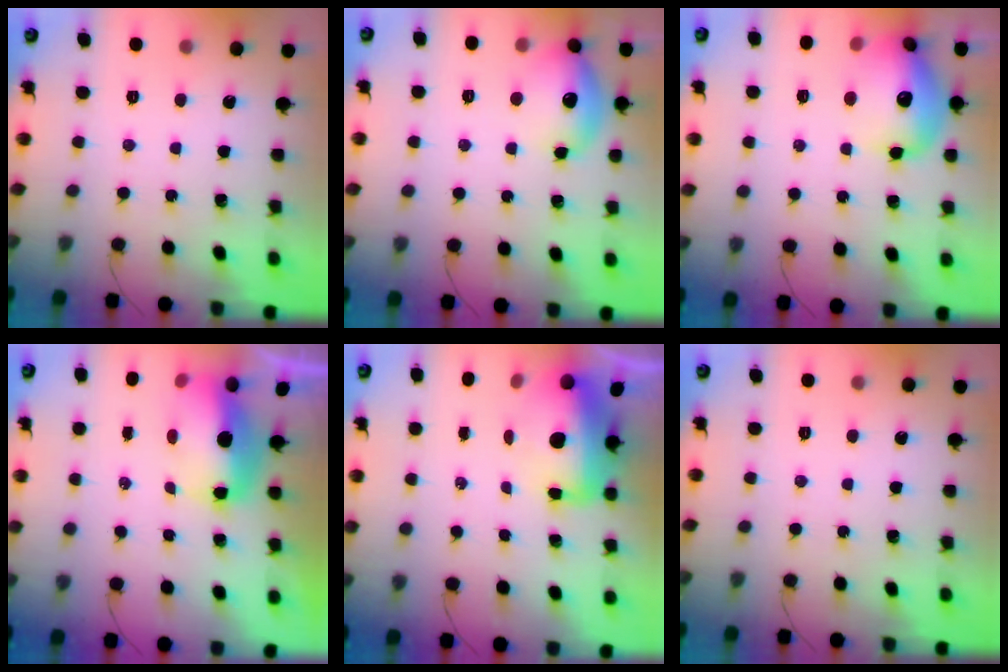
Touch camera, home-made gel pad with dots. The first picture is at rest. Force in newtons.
{"total": 12.5, "press": 12.4, "slide": 1.4}
{"total": 16.6, "press": 16.5, "slide": 1.9}
{"total": 10.1, "press": 9.9, "slide": 2.1}
{"total": 10.6, "press": 10.3, "slide": 2.5}
{"total": 0.0}